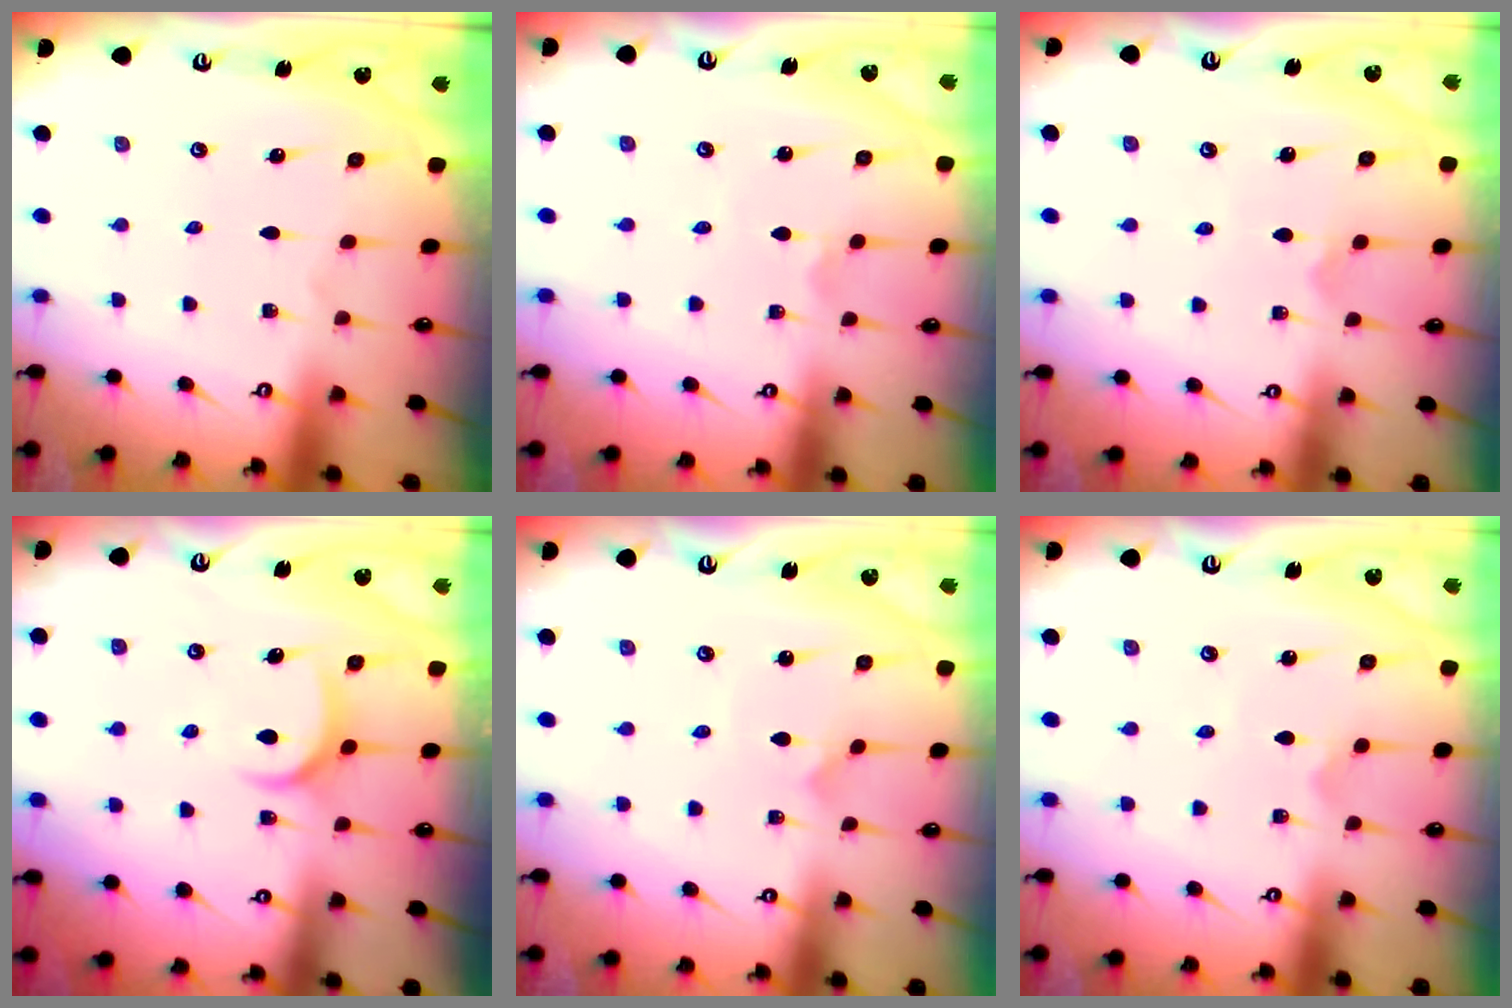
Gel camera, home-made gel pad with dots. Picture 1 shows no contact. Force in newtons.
{"total": 1.6, "press": 1.6, "slide": 0.3}
{"total": 4.3, "press": 4.3, "slide": 0.5}
{"total": 7.1, "press": 7.1, "slide": 1.0}
{"total": 2.9, "press": 2.9, "slide": 0.2}
{"total": 2.1, "press": 2.1, "slide": 0.6}